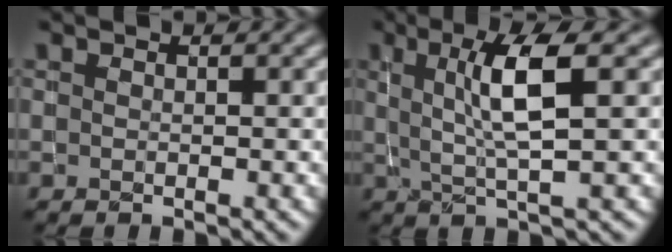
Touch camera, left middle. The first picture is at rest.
{"total": 5.0, "force": [1.0, 0.8, 4.8], "torque": [-0.095, 0.000, 0.022]}